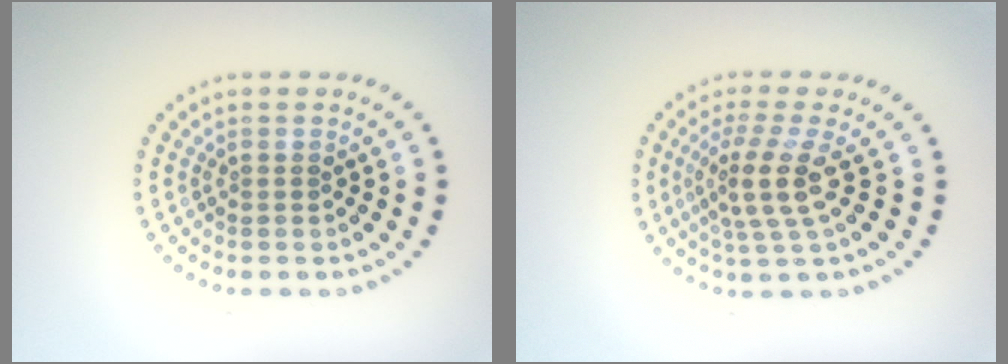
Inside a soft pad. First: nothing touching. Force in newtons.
{"total": 3.8, "press": 2.8, "slide": 2.5}